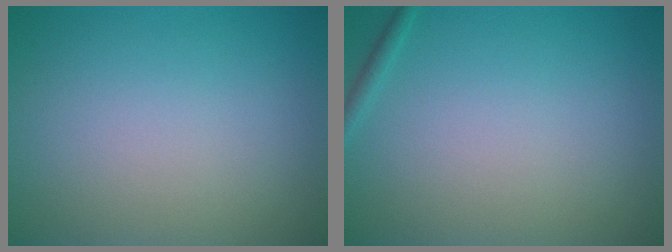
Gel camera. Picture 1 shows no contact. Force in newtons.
{"total": 0.8, "press": 0.8, "slide": 0.0}